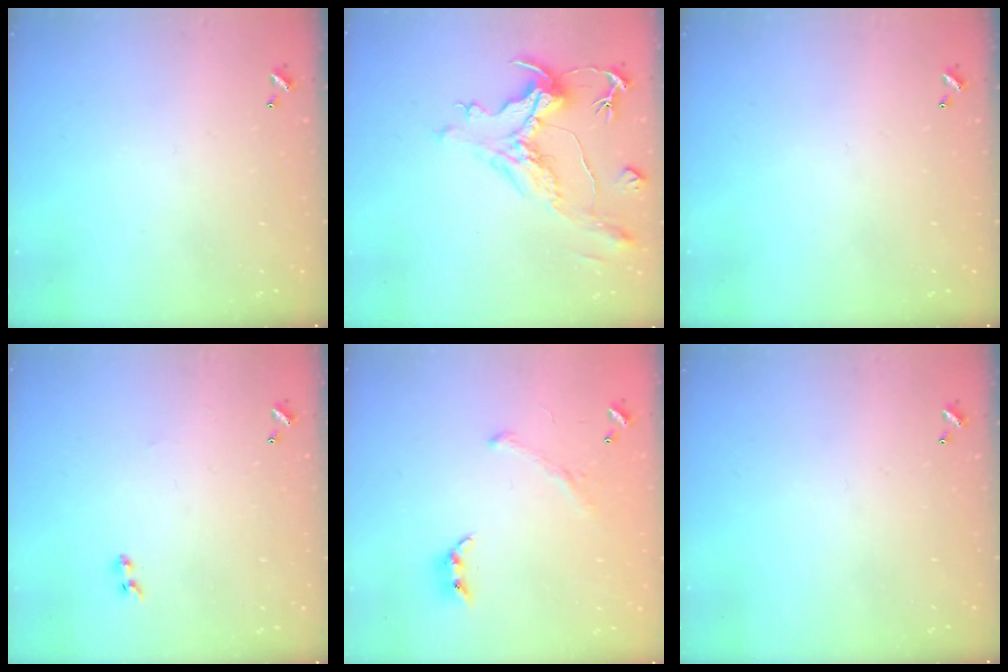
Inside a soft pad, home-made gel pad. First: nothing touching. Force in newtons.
{"total": 1.9, "press": 0.9, "slide": 1.6}
{"total": 0.0}
{"total": 2.1, "press": 1.9, "slide": 1.0}
{"total": 2.2, "press": 2.0, "slide": 1.1}
{"total": 0.0}